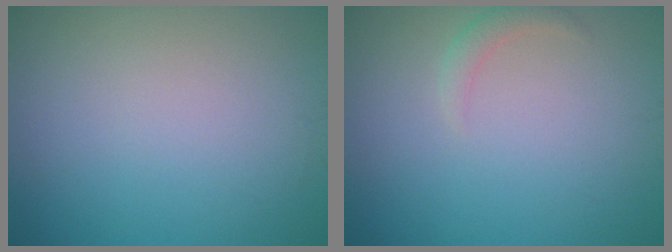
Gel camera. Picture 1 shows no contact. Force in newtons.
{"total": 1.2, "press": 1.2, "slide": 0.2}